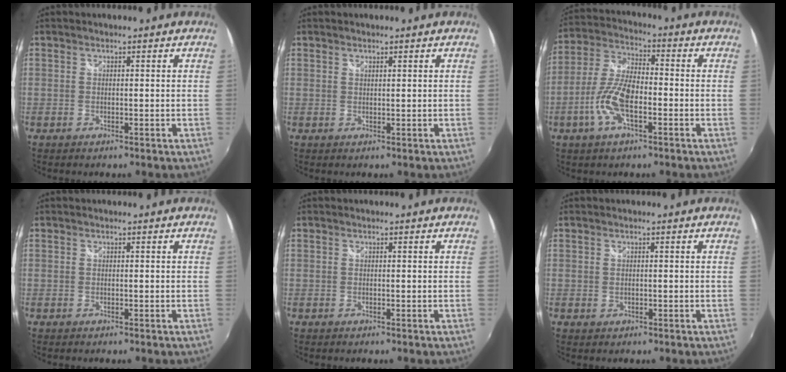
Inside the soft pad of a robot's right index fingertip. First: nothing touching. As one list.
[{"total": 0.6, "force": [0.5, 0.2, 0.2], "torque": [-0.003, 0.000, 0.009]}, {"total": 10.6, "force": [-3.7, 4.1, 9.1], "torque": [-0.196, 0.003, -0.074]}, {"total": 0.0}, {"total": 0.0}, {"total": 0.7, "force": [0.1, 0.6, 0.3], "torque": [-0.003, 0.000, 0.003]}]